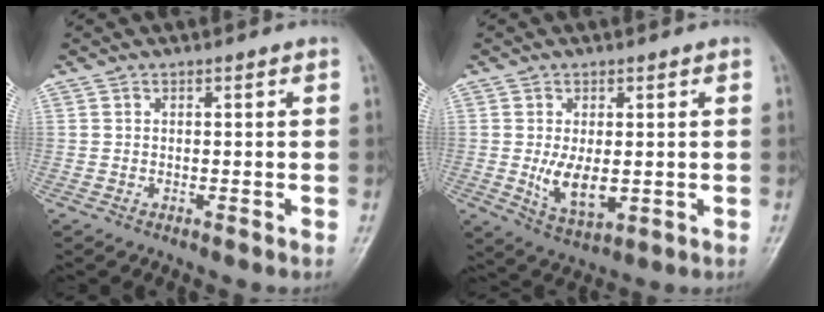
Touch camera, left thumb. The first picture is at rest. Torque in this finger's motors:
{"motor_torque": [1.09, 1.22, 1.00, -0.09, 0.11]}